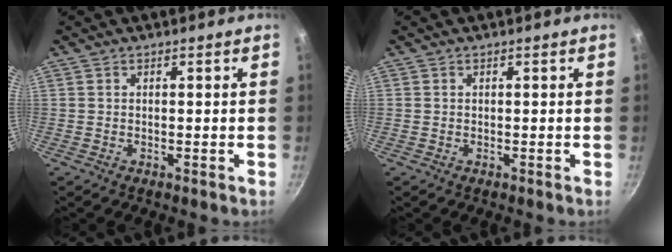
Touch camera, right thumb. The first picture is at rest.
{"total": 0.0}